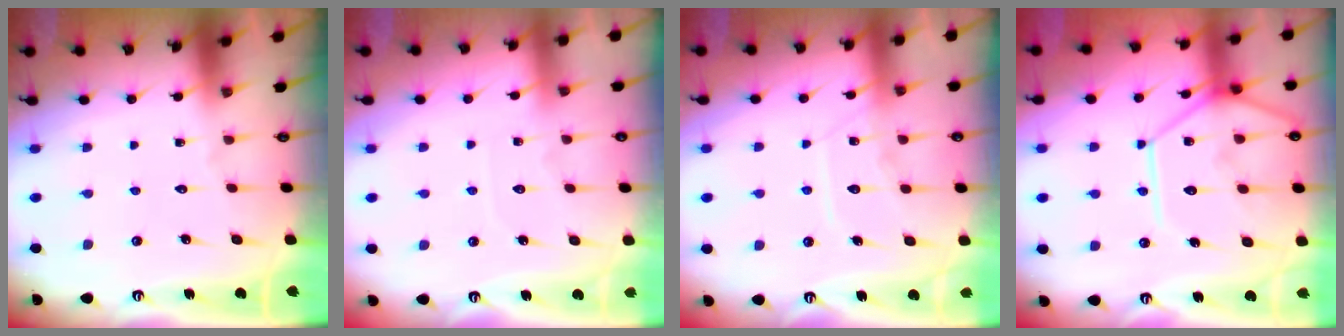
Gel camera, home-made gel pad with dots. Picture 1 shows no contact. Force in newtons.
{"total": 2.8, "press": 2.8, "slide": 0.4}
{"total": 8.8, "press": 8.8, "slide": 0.7}
{"total": 15.7, "press": 15.6, "slide": 1.9}